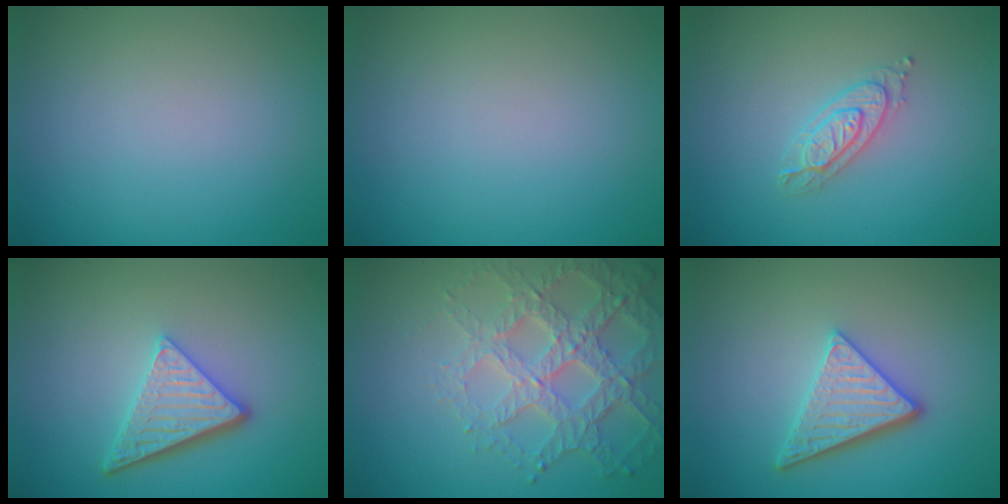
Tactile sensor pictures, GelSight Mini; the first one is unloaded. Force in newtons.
{"total": 0.0}
{"total": 2.2, "press": 2.2, "slide": 0.3}
{"total": 4.7, "press": 3.5, "slide": 3.1}
{"total": 5.7, "press": 4.6, "slide": 3.4}
{"total": 4.0, "press": 3.4, "slide": 2.1}